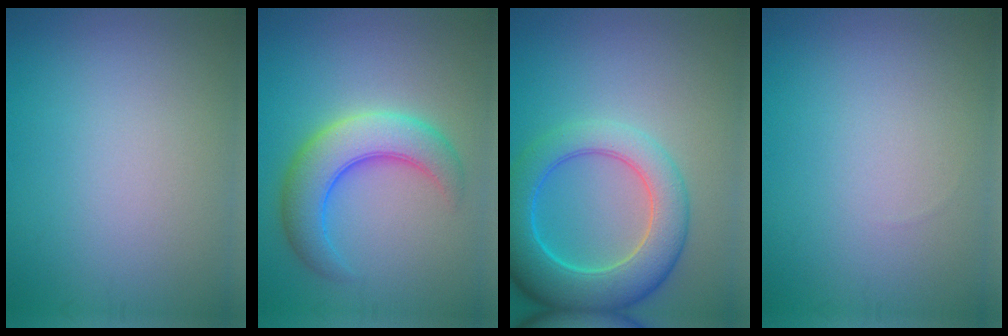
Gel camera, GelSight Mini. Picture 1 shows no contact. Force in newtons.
{"total": 6.4, "press": 6.4, "slide": 0.2}
{"total": 7.8, "press": 7.8, "slide": 0.4}
{"total": 0.0}